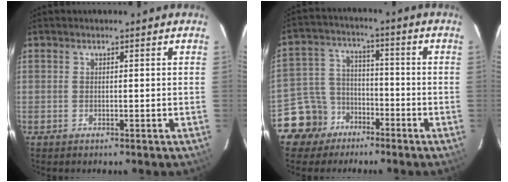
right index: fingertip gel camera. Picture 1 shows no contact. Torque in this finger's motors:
{"motor_torque": [0.51, -0.62, -0.30, -0.21]}